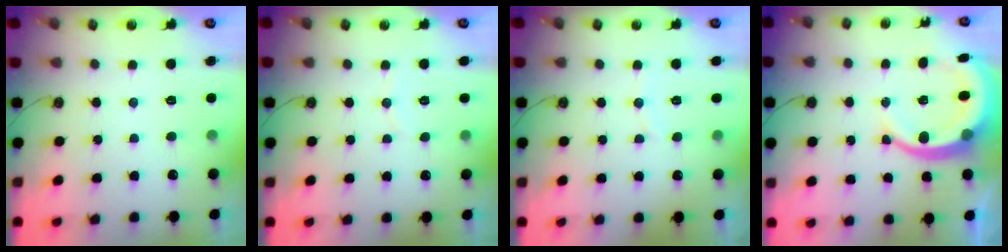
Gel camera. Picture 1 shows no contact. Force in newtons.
{"total": 2.3, "press": 2.3, "slide": 0.3}
{"total": 4.0, "press": 4.0, "slide": 0.5}
{"total": 12.1, "press": 11.9, "slide": 2.1}